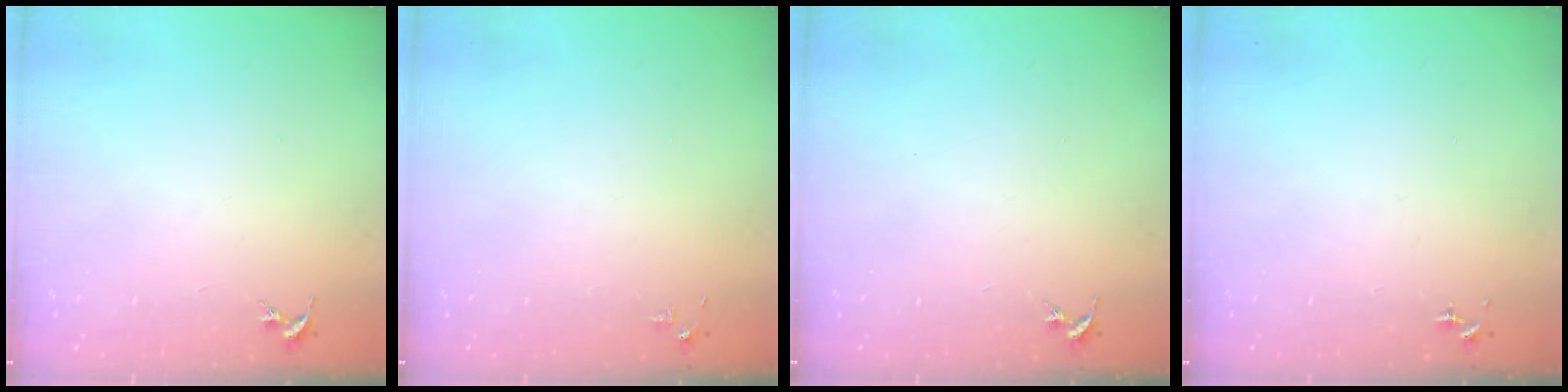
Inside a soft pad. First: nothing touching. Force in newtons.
{"total": 2.8, "press": 2.8, "slide": 0.4}
{"total": 0.0}
{"total": 0.0}